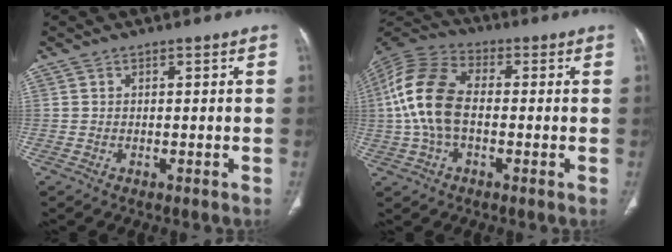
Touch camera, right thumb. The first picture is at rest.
{"total": 13.8, "force": [-0.3, 8.4, 10.9], "torque": [-0.234, 0.032, -0.012]}